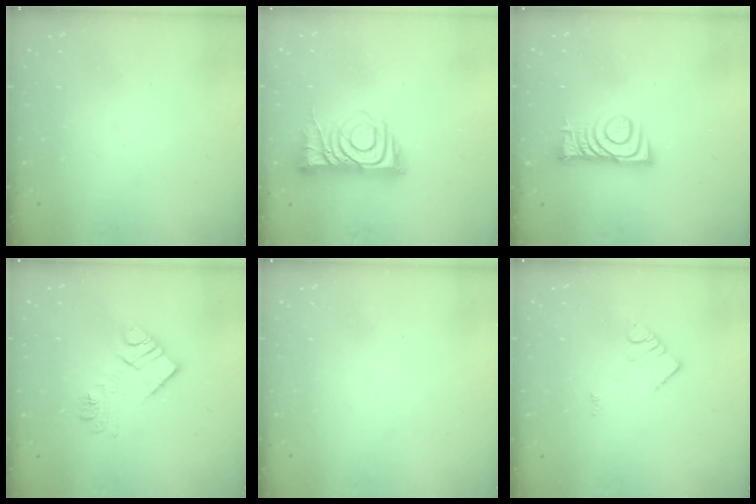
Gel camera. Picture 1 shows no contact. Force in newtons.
{"total": 11.3, "press": 11.2, "slide": 1.4}
{"total": 8.3, "press": 8.3, "slide": 0.8}
{"total": 11.0, "press": 11.0, "slide": 0.6}
{"total": 0.0}
{"total": 3.1, "press": 3.1, "slide": 0.2}